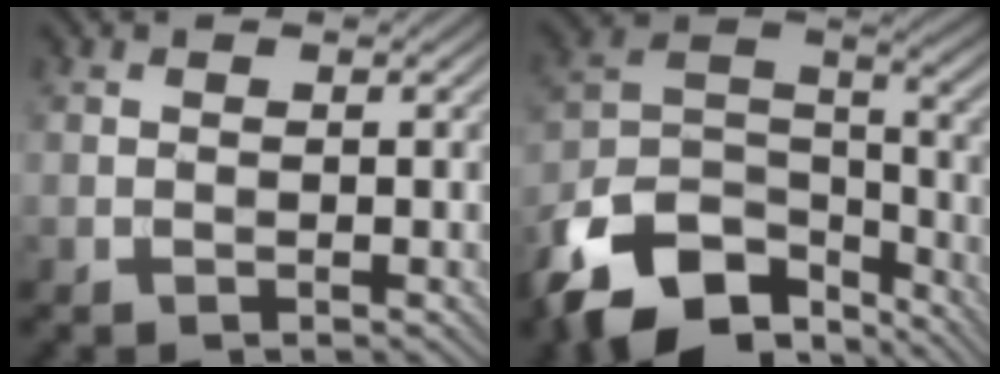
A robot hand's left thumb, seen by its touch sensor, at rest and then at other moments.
{"total": 14.0, "force": [-9.9, 6.9, 7.1], "torque": [-0.157, -0.017, -0.182]}